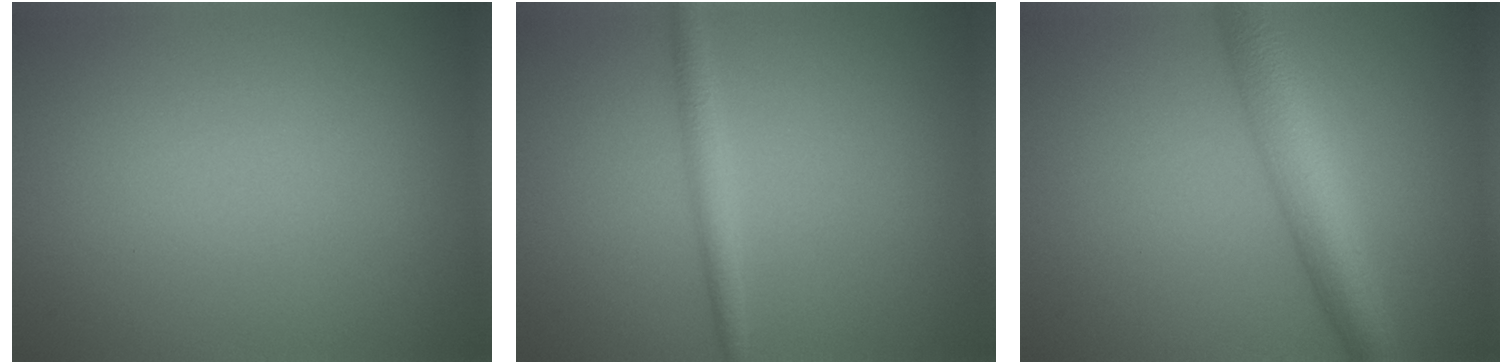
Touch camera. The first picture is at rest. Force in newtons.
{"total": 2.0, "press": 2.0, "slide": 0.0}
{"total": 6.2, "press": 6.2, "slide": 0.2}